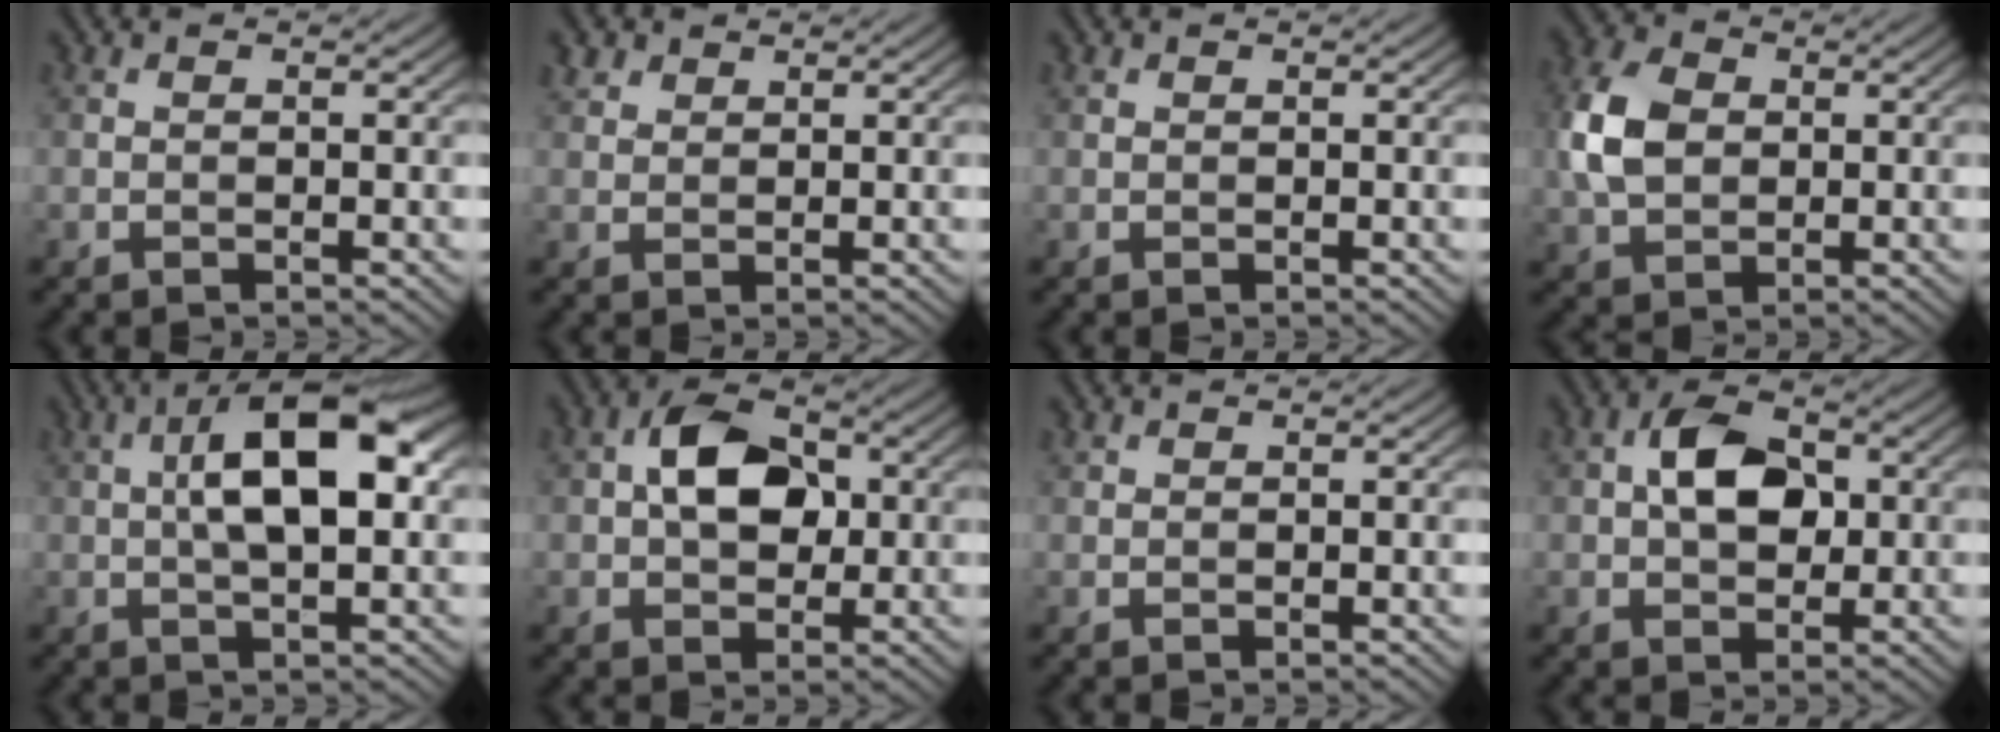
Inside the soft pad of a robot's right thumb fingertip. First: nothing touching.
{"total": 1.8, "force": [1.3, 1.2, 0.5], "torque": [-0.016, 0.007, 0.031]}
{"total": 0.0}
{"total": 7.1, "force": [0.6, 5.1, 4.9], "torque": [-0.126, 0.011, 0.007]}
{"total": 10.3, "force": [1.4, 3.8, 9.5], "torque": [-0.157, 0.022, 0.017]}
{"total": 7.2, "force": [0.8, 4.8, 5.4], "torque": [-0.095, 0.012, 0.004]}
{"total": 0.5, "force": [0.4, 0.3, 0.1], "torque": [-0.003, 0.001, 0.012]}
{"total": 6.4, "force": [0.7, 4.1, 4.9], "torque": [-0.090, 0.009, 0.005]}